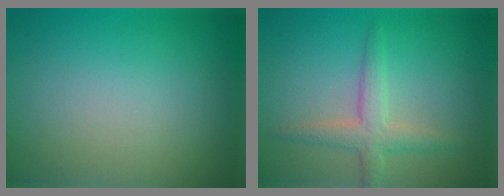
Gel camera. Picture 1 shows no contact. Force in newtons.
{"total": 3.0, "press": 3.0, "slide": 0.1}